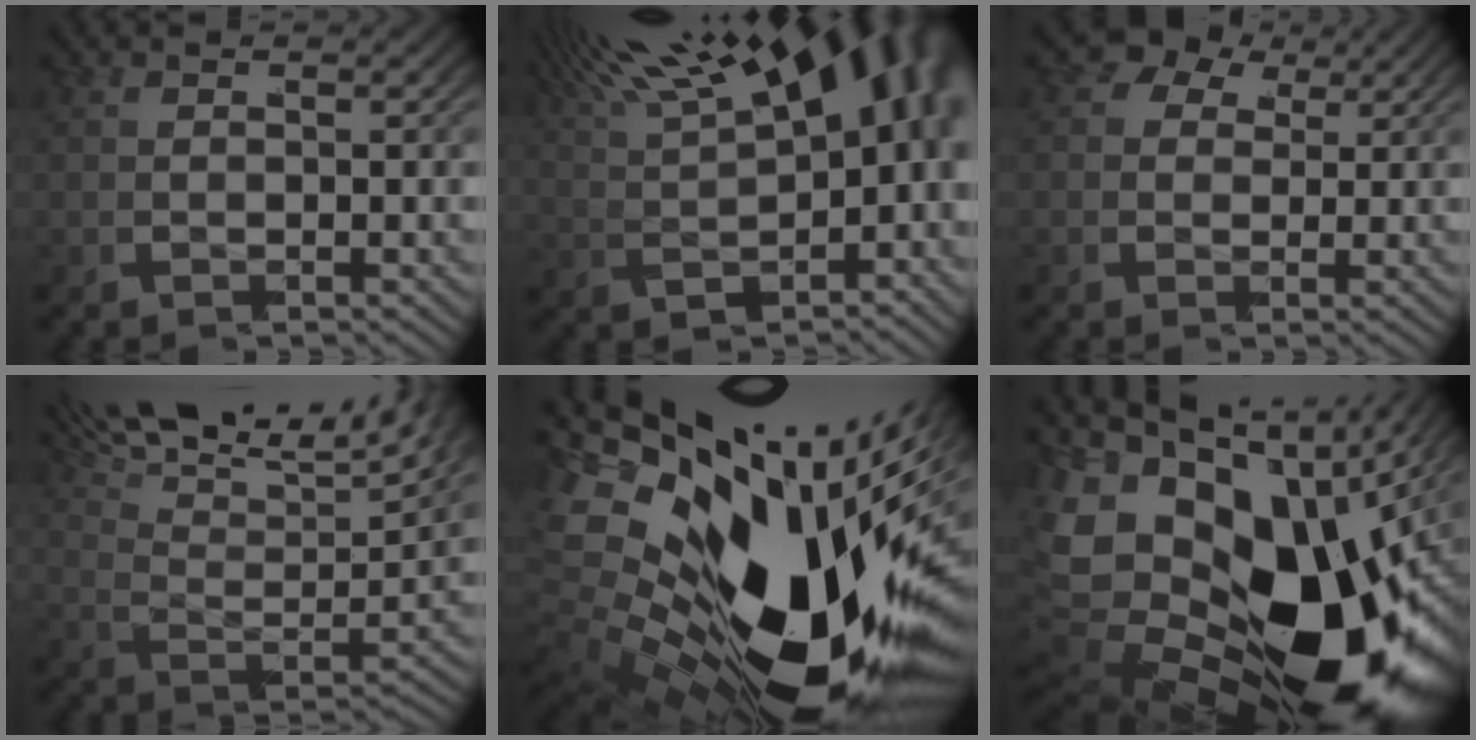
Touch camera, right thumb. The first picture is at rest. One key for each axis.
{"total": 12.9, "fx": 4.1, "fy": 7.2, "fz": 9.8, "tx": -0.145, "ty": 0.008, "tz": 0.072}
{"total": 4.5, "fx": 2.1, "fy": 3.6, "fz": 1.8, "tx": -0.043, "ty": 0.004, "tz": 0.025}
{"total": 8.7, "fx": 6.1, "fy": 3.6, "fz": 5.1, "tx": -0.092, "ty": 0.018, "tz": 0.086}
{"total": 26.7, "fx": -1.6, "fy": 17.1, "fz": 20.4, "tx": -0.339, "ty": -0.045, "tz": -0.014}
{"total": 25.9, "fx": -2.9, "fy": 17.6, "fz": 18.7, "tx": -0.351, "ty": -0.060, "tz": -0.030}